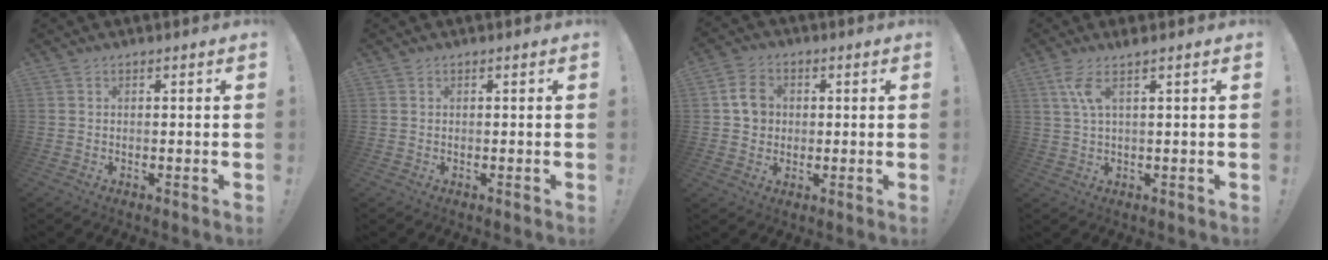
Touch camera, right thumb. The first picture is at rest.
{"total": 0.5, "force": [-0.2, -0.1, -0.5], "torque": [0.005, 0.002, -0.002]}
{"total": 7.1, "force": [1.1, 6.3, 3.2], "torque": [-0.044, 0.008, 0.025]}
{"total": 4.8, "force": [2.1, 0.4, 4.3], "torque": [-0.079, -0.008, 0.035]}